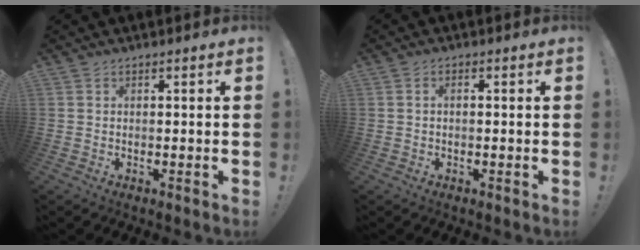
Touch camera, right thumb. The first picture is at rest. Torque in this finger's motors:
{"motor_torque": [-0.16, -0.17, -0.03, 0.26, 0.07]}